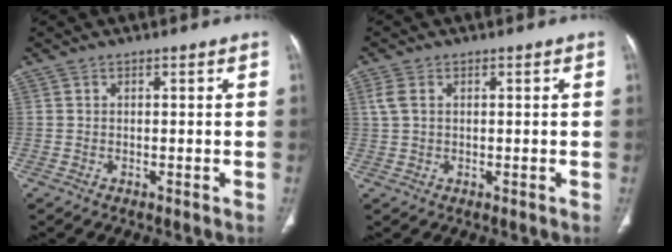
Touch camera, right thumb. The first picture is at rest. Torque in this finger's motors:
{"motor_torque": [-0.14, 0.02, 0.42, -0.04, 0.02]}